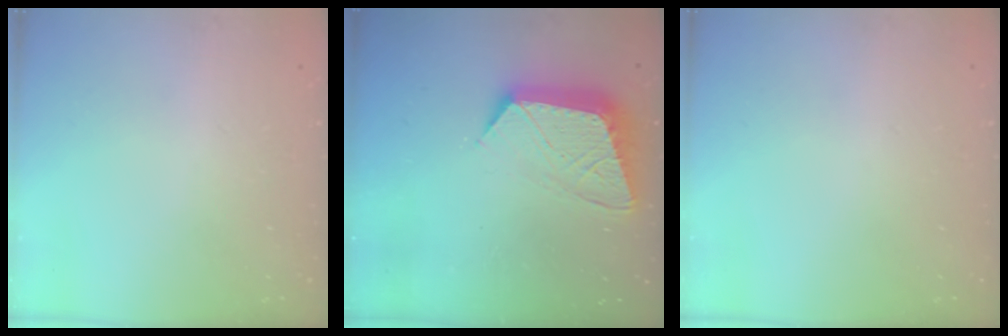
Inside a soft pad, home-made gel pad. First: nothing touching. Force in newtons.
{"total": 12.6, "press": 12.6, "slide": 1.0}
{"total": 0.0}